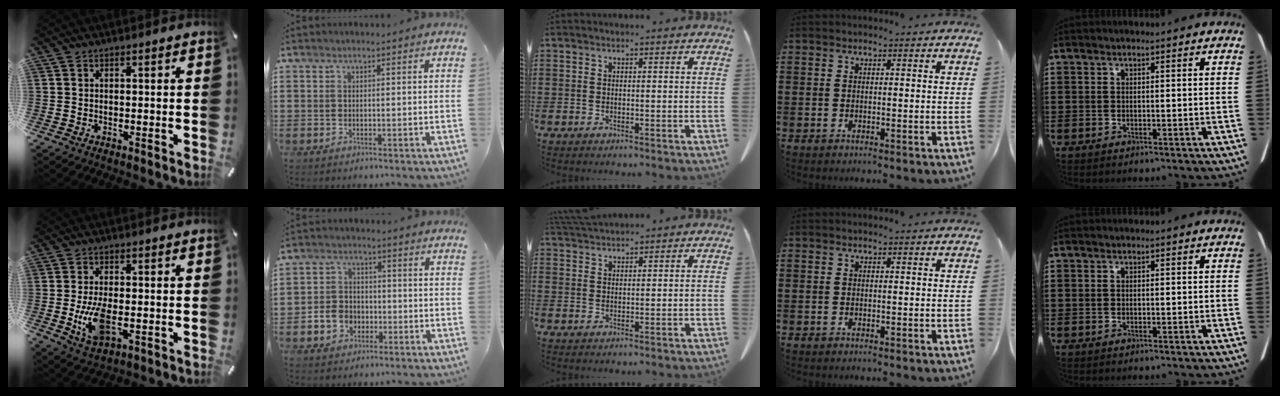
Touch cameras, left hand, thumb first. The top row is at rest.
{"thumb": {"total": 9.3, "force": [-1.6, 4.7, 7.9], "torque": [-0.174, -0.017, -0.030]}, "index": {"total": 4.6, "force": [-1.9, 3.7, 2.0], "torque": [-0.050, 0.008, -0.039]}, "middle": {"total": 2.8, "force": [2.8, 0.1, 0.5], "torque": [-0.018, -0.003, 0.054]}}